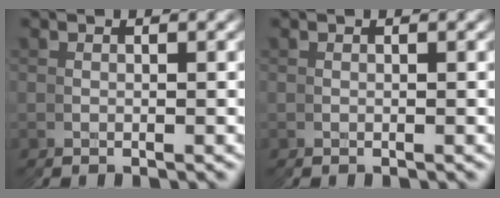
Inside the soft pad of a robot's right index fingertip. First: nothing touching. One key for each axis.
{"total": 0.0}